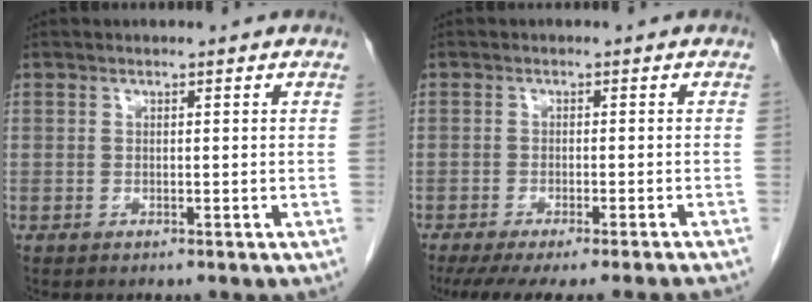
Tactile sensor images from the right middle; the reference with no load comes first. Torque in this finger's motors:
{"motor_torque": [0.74, -0.72, 0.11, 0.07]}